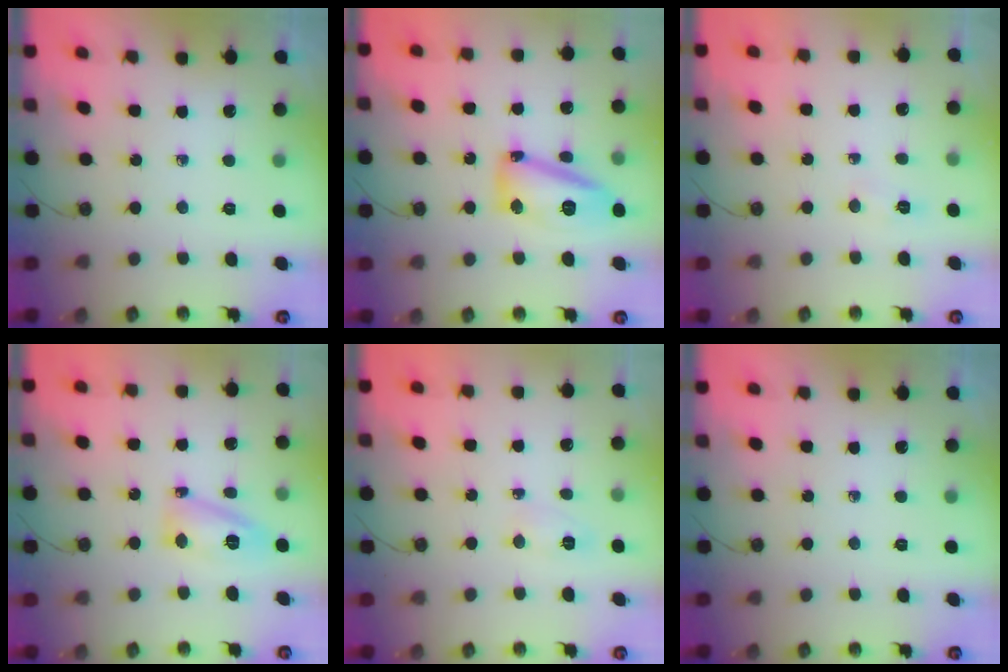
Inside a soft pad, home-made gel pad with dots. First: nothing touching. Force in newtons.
{"total": 13.8, "press": 13.8, "slide": 1.2}
{"total": 14.3, "press": 5.5, "slide": 13.2}
{"total": 12.1, "press": 12.1, "slide": 0.8}
{"total": 4.7, "press": 4.7, "slide": 0.7}
{"total": 0.0}